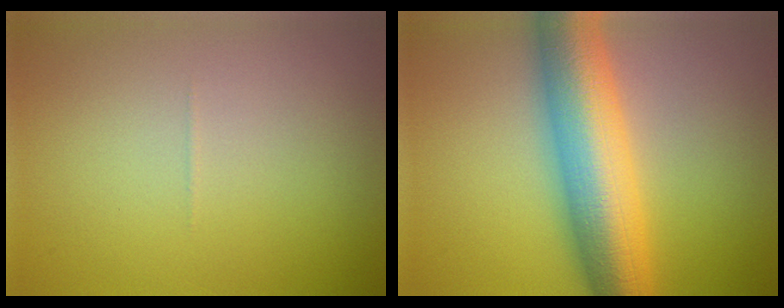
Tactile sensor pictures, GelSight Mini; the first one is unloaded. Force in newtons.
{"total": 10.6, "press": 10.6, "slide": 0.1}